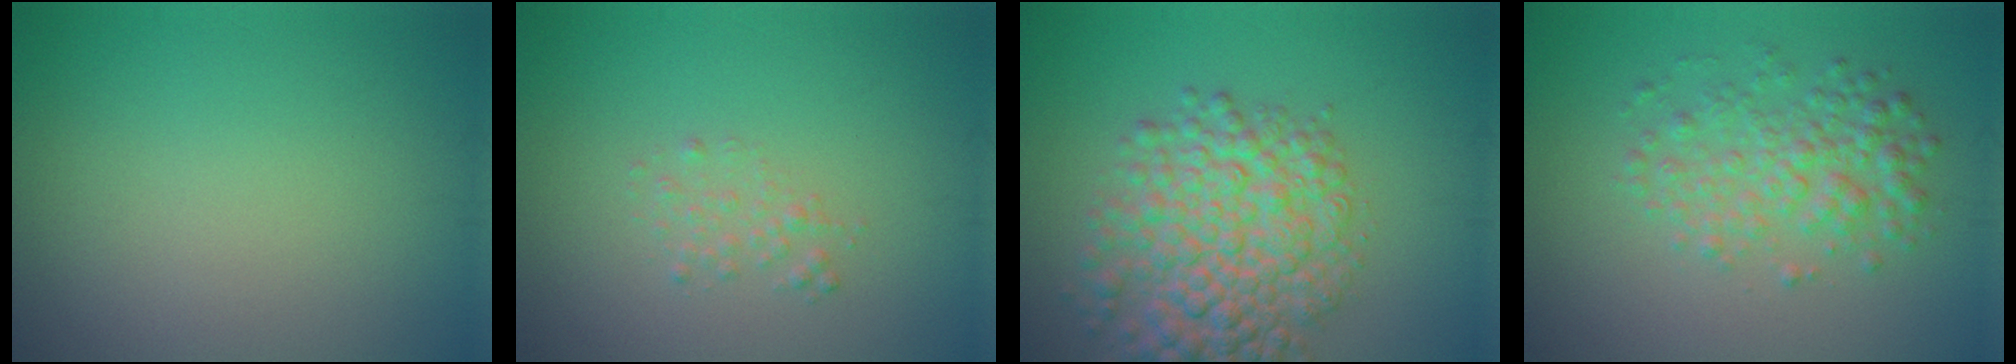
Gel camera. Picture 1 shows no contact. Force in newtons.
{"total": 1.2, "press": 1.2, "slide": 0.0}
{"total": 8.1, "press": 8.1, "slide": 0.2}
{"total": 3.8, "press": 3.8, "slide": 0.1}